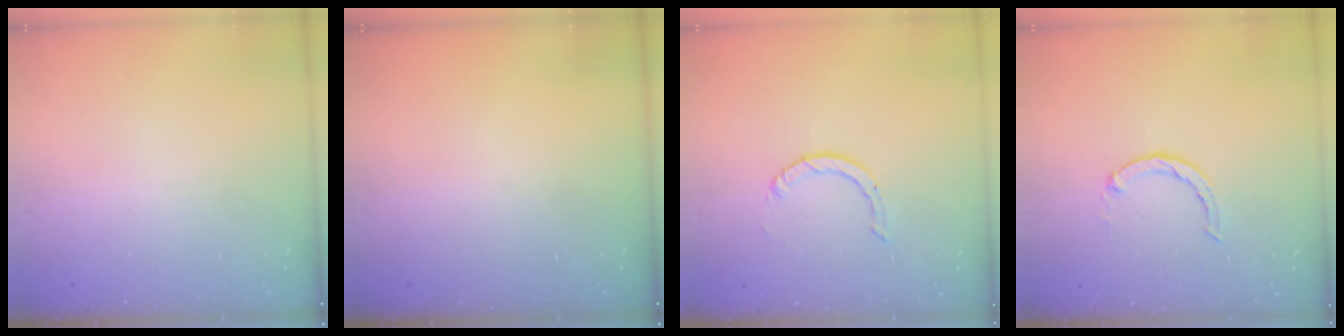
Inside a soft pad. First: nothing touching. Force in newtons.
{"total": 0.0}
{"total": 0.9, "press": 0.9, "slide": 0.1}
{"total": 3.0, "press": 3.0, "slide": 0.4}